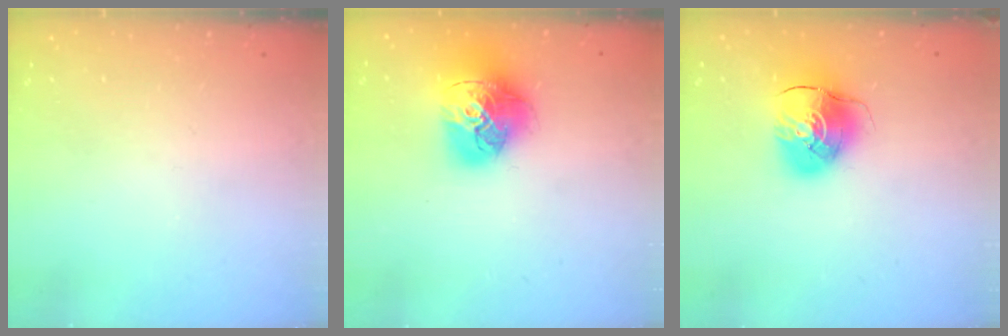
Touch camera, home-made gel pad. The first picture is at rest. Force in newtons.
{"total": 17.5, "press": 17.4, "slide": 2.0}
{"total": 8.9, "press": 8.9, "slide": 1.2}